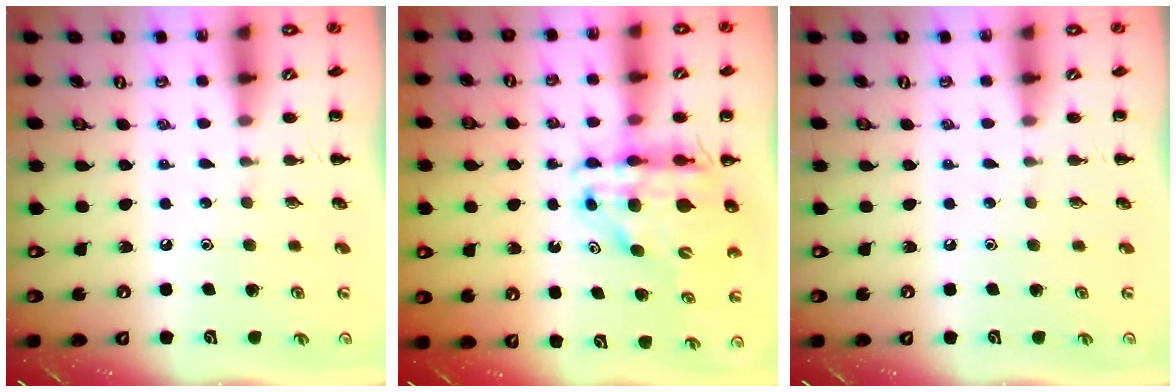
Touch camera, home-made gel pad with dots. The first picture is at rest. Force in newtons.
{"total": 12.4, "press": 12.0, "slide": 3.4}
{"total": 0.0}